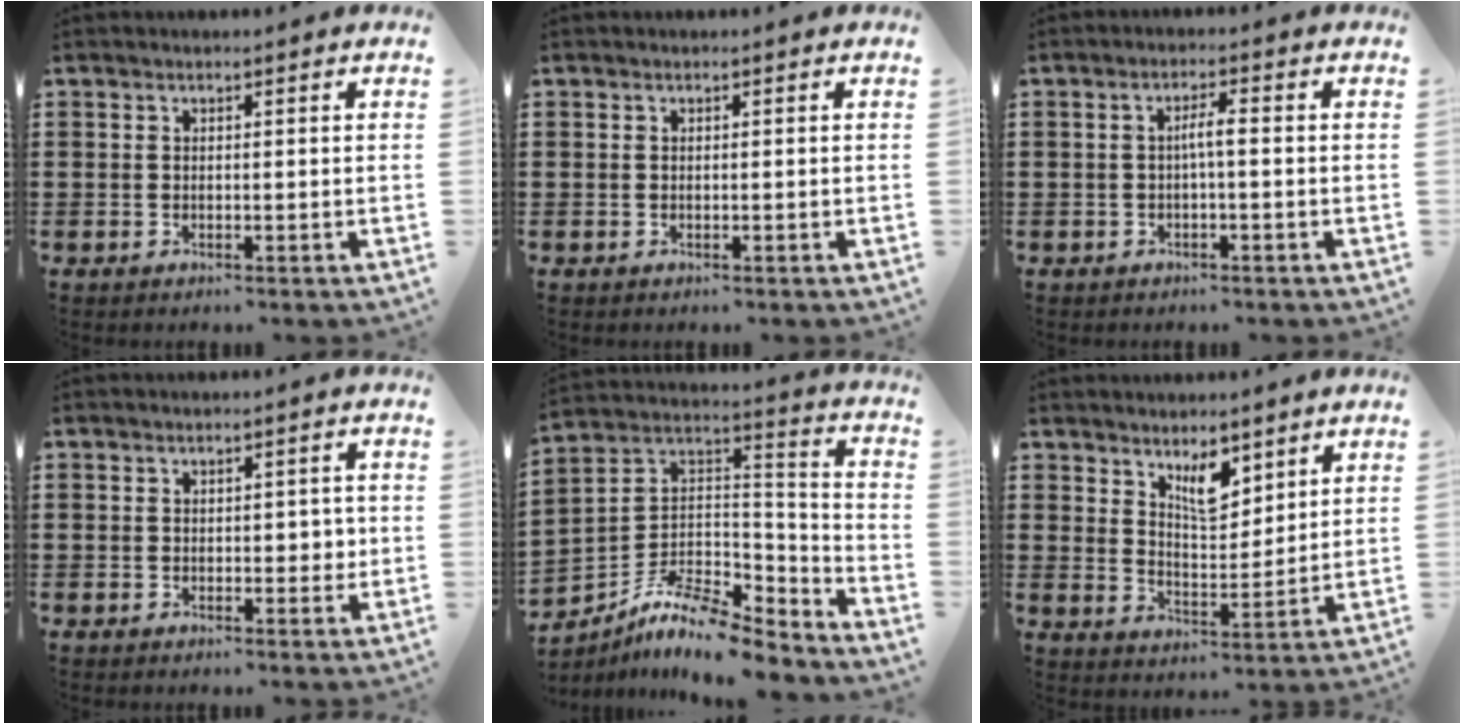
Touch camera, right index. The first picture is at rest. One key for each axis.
{"total": 0.0}
{"total": 2.5, "fx": -0.3, "fy": 0.3, "fz": 2.5, "tx": -0.048, "ty": 0.003, "tz": -0.009}
{"total": 2.4, "fx": 0.2, "fy": 1.4, "fz": 1.9, "tx": -0.020, "ty": 0.000, "tz": -0.001}
{"total": 10.1, "fx": -8.4, "fy": 2.7, "fz": 4.8, "tx": -0.100, "ty": 0.012, "tz": -0.170}
{"total": 6.0, "fx": 4.2, "fy": 2.6, "fz": 3.3, "tx": -0.053, "ty": -0.014, "tz": 0.072}